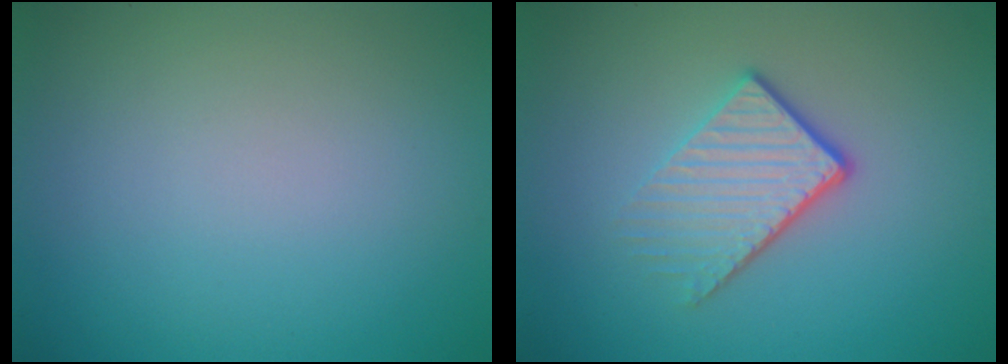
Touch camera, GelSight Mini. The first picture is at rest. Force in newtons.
{"total": 3.9, "press": 2.8, "slide": 2.8}